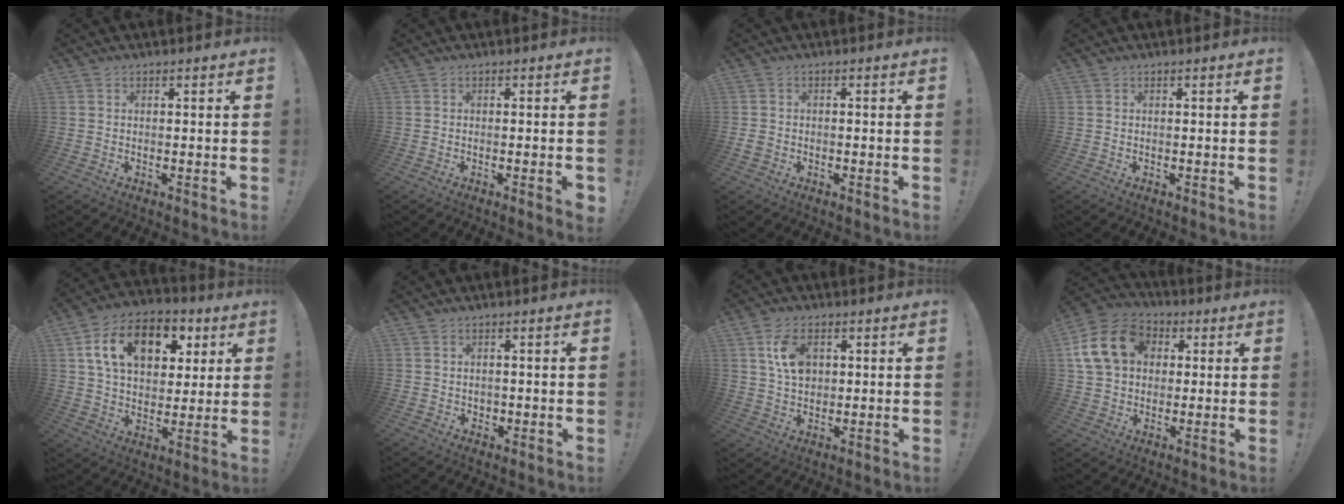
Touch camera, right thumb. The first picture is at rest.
{"total": 2.2, "force": [-0.8, -0.2, 2.1], "torque": [-0.025, -0.007, -0.013]}
{"total": 2.3, "force": [-0.8, 1.8, 1.2], "torque": [-0.016, 0.009, -0.013]}
{"total": 0.0}
{"total": 17.4, "force": [6.8, 11.4, 11.2], "torque": [-0.178, -0.015, 0.123]}
{"total": 1.2, "force": [0.2, 1.2, 0.3], "torque": [0.002, -0.002, 0.002]}
{"total": 8.8, "force": [2.6, 5.9, 6.0], "torque": [-0.094, -0.001, 0.050]}
{"total": 16.8, "force": [4.4, 13.3, 9.3], "torque": [-0.158, 0.004, 0.088]}